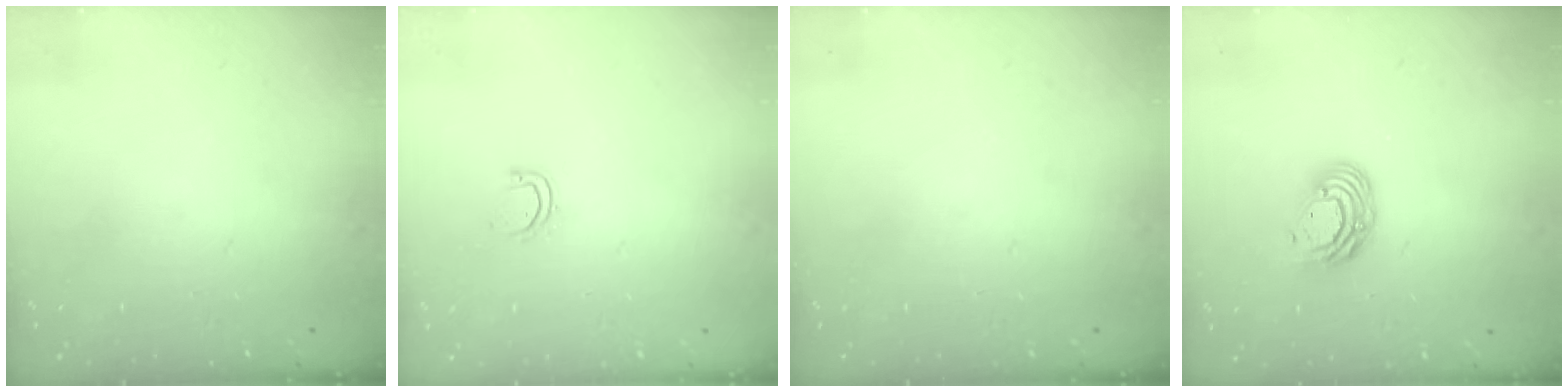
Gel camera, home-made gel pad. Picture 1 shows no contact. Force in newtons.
{"total": 4.1, "press": 4.1, "slide": 0.3}
{"total": 0.0}
{"total": 9.8, "press": 9.7, "slide": 1.7}